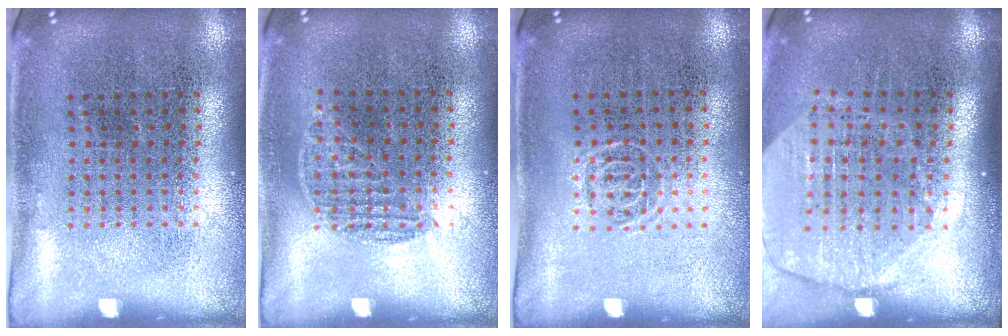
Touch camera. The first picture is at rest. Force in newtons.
{"total": 0.8, "press": 0.7, "slide": 0.5}
{"total": 0.6, "press": 0.4, "slide": 0.4}
{"total": 2.1, "press": 1.8, "slide": 0.9}